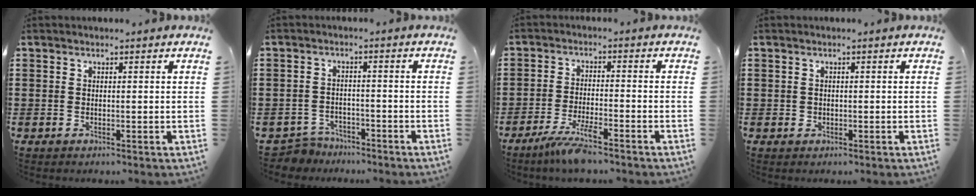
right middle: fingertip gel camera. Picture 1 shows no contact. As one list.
[{"total": 3.3, "force": [-3.2, 0.7, -0.2], "torque": [-0.007, -0.001, -0.069]}, {"total": 5.4, "force": [-4.2, 0.5, 3.2], "torque": [-0.079, -0.015, -0.084]}, {"total": 0.7, "force": [0.0, 0.7, 0.1], "torque": [-0.005, 0.004, 0.001]}]